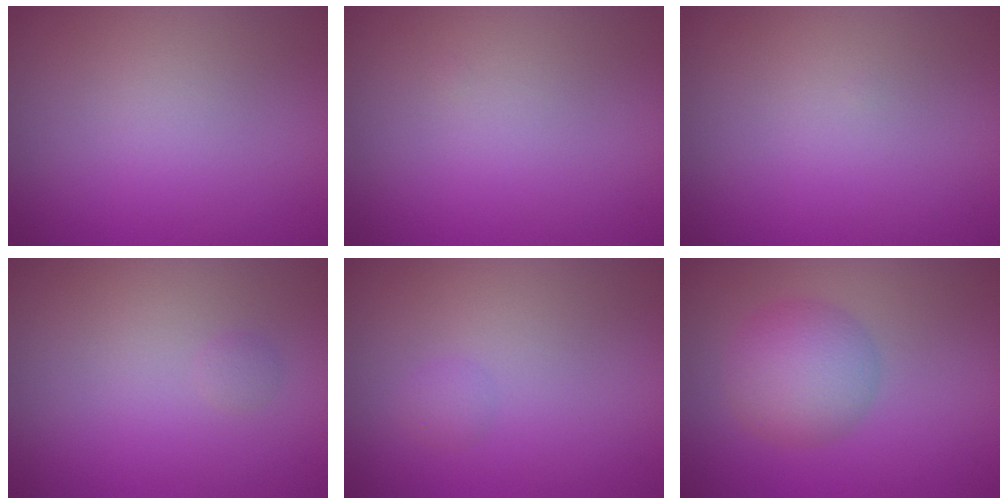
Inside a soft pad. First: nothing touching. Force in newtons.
{"total": 0.0}
{"total": 0.0}
{"total": 0.6, "press": 0.6, "slide": 0.1}
{"total": 0.9, "press": 0.9, "slide": 0.0}
{"total": 4.9, "press": 4.9, "slide": 0.1}